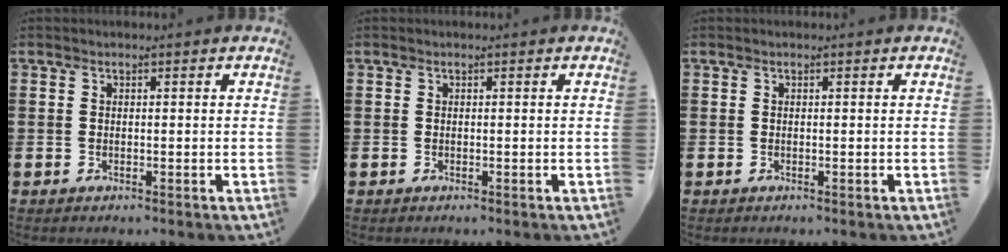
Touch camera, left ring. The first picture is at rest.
{"total": 0.0}
{"total": 0.0}